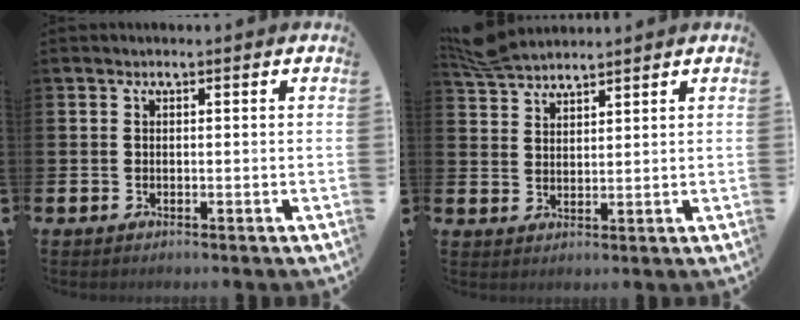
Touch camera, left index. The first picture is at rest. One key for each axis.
{"total": 4.8, "fx": 4.7, "fy": 0.6, "fz": 0.7, "tx": -0.022, "ty": -0.019, "tz": 0.087}